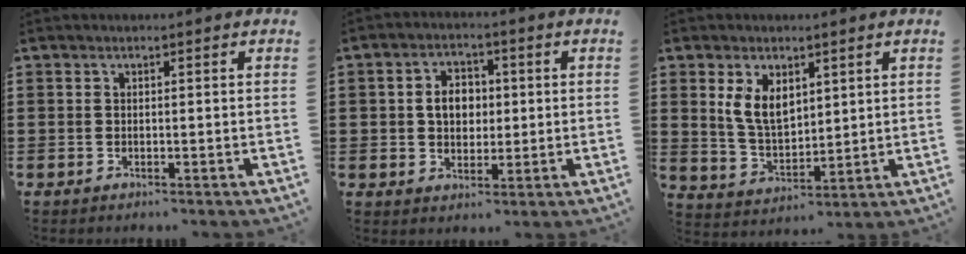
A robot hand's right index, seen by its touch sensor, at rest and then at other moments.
{"total": 4.8, "force": [0.2, 3.6, 3.1], "torque": [-0.063, 0.011, -0.003]}
{"total": 6.6, "force": [2.7, 3.9, 4.6], "torque": [-0.108, 0.007, 0.048]}